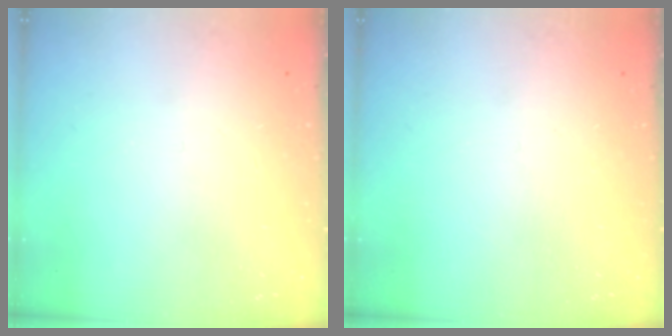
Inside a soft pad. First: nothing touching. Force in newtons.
{"total": 0.0}